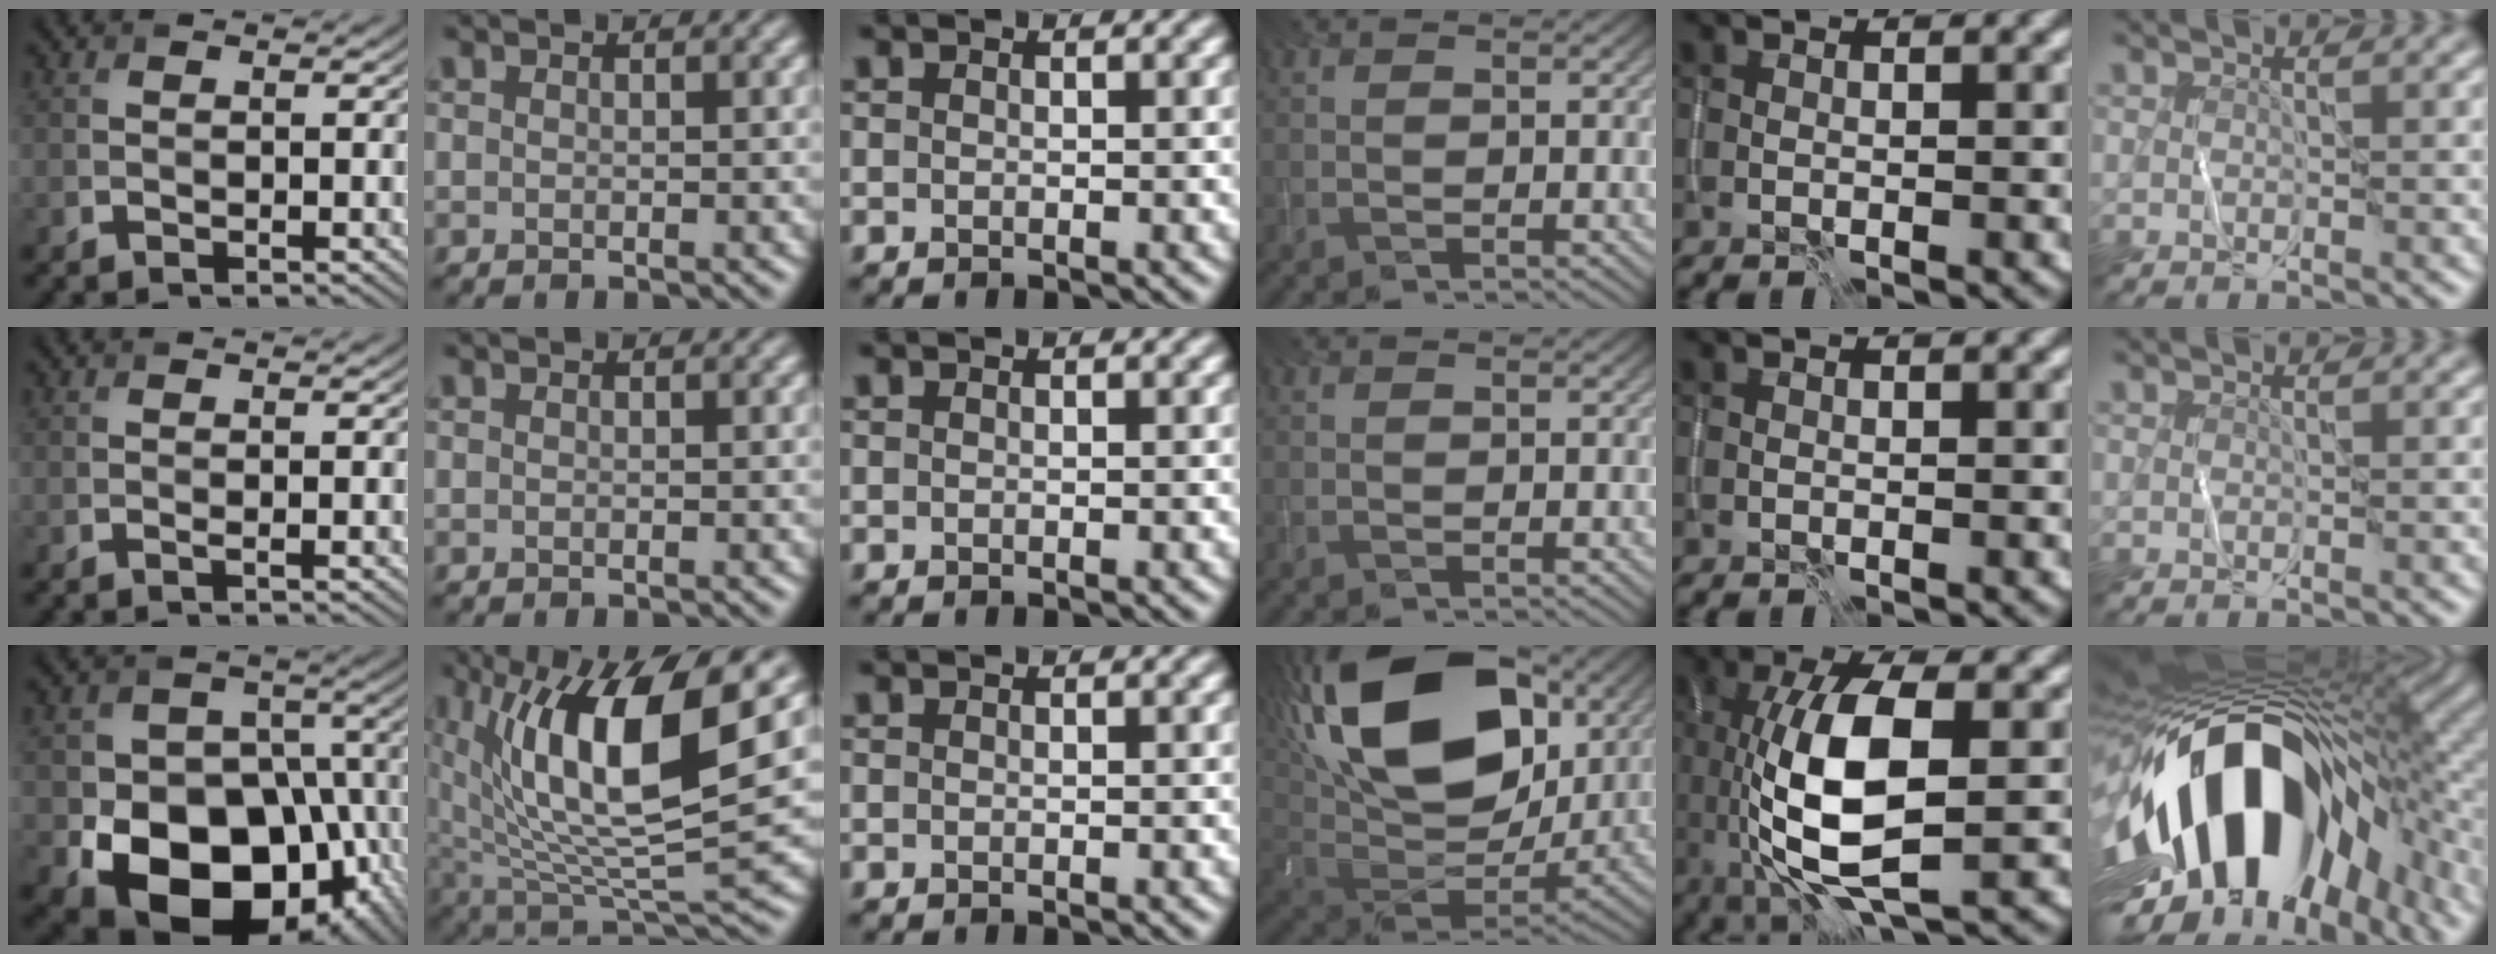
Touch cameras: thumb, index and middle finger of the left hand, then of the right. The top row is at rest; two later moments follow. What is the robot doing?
{"motion": "wipe", "object": "whiteboard"}